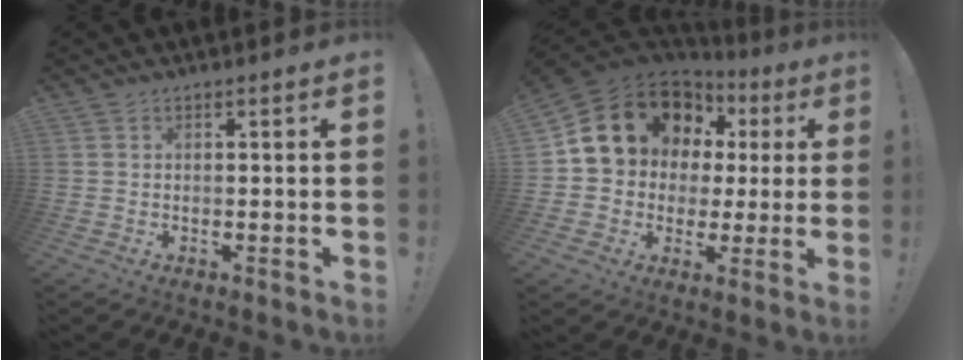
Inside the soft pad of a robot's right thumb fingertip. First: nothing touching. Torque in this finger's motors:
{"motor_torque": [2.50, 2.51, 0.37, -0.16, 0.12]}